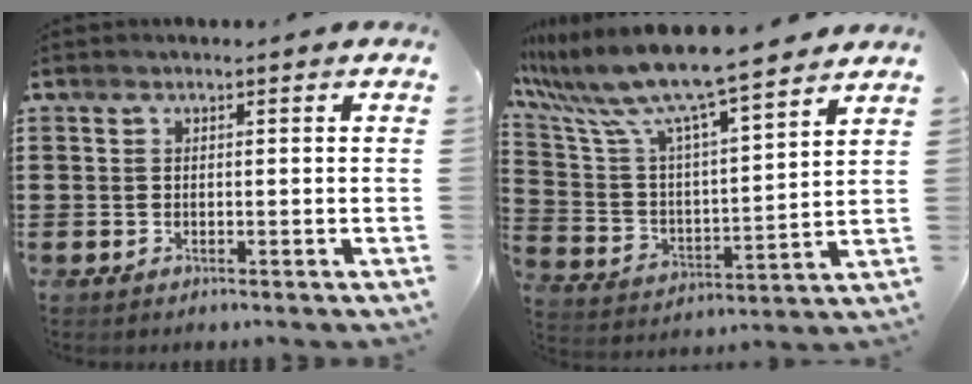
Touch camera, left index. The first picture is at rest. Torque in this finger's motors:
{"motor_torque": [2.14, 0.00, 1.06, 0.21]}